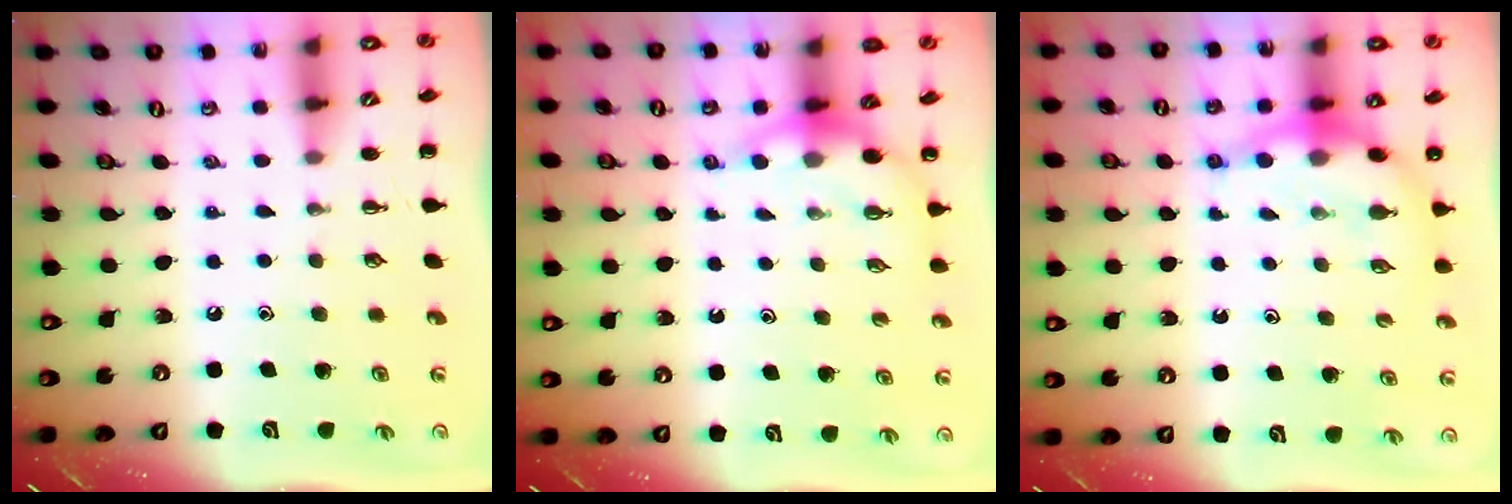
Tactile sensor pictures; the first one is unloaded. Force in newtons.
{"total": 5.9, "press": 5.9, "slide": 0.5}
{"total": 7.0, "press": 6.9, "slide": 0.9}